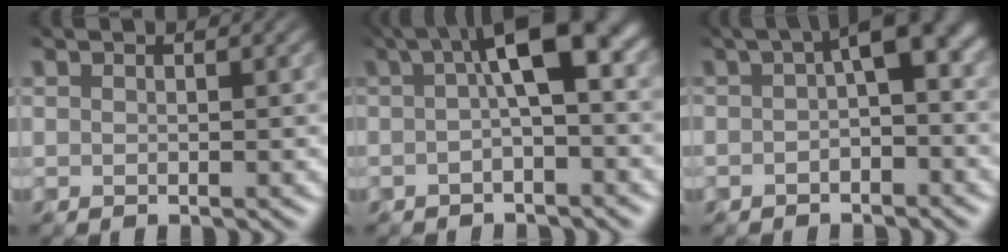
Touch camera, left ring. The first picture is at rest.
{"total": 6.1, "force": [0.6, 1.3, 5.9], "torque": [-0.083, 0.018, 0.002]}
{"total": 4.4, "force": [-0.2, 1.6, 4.0], "torque": [-0.053, 0.016, -0.013]}